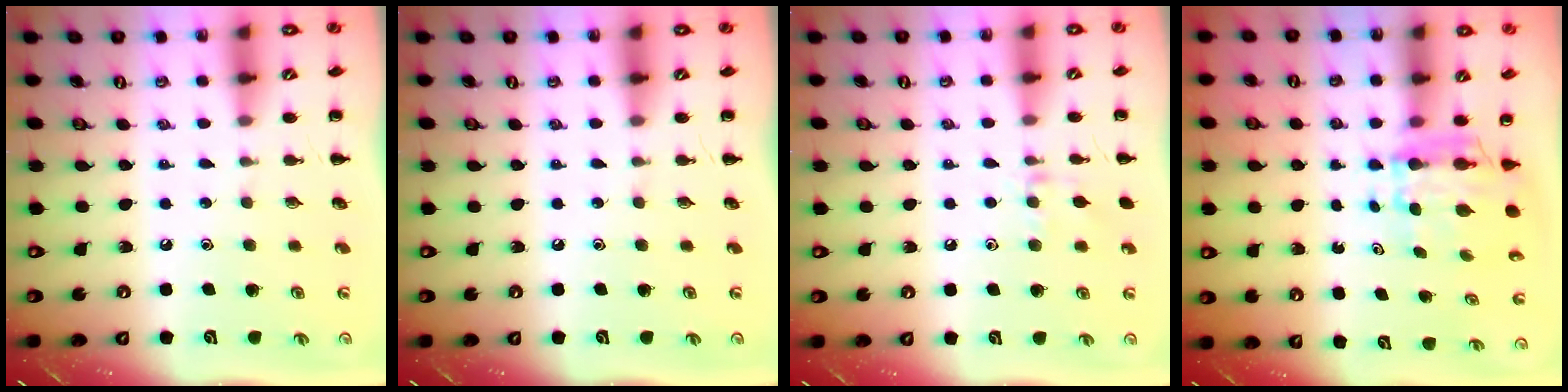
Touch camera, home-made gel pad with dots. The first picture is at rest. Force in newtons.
{"total": 0.0}
{"total": 7.3, "press": 7.2, "slide": 1.4}
{"total": 6.7, "press": 6.6, "slide": 1.0}